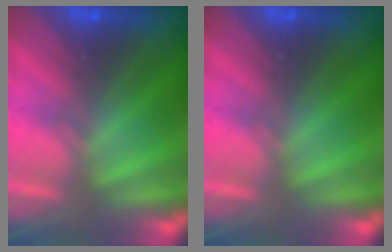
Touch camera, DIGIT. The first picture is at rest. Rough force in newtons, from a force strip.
{"total": 0.0}